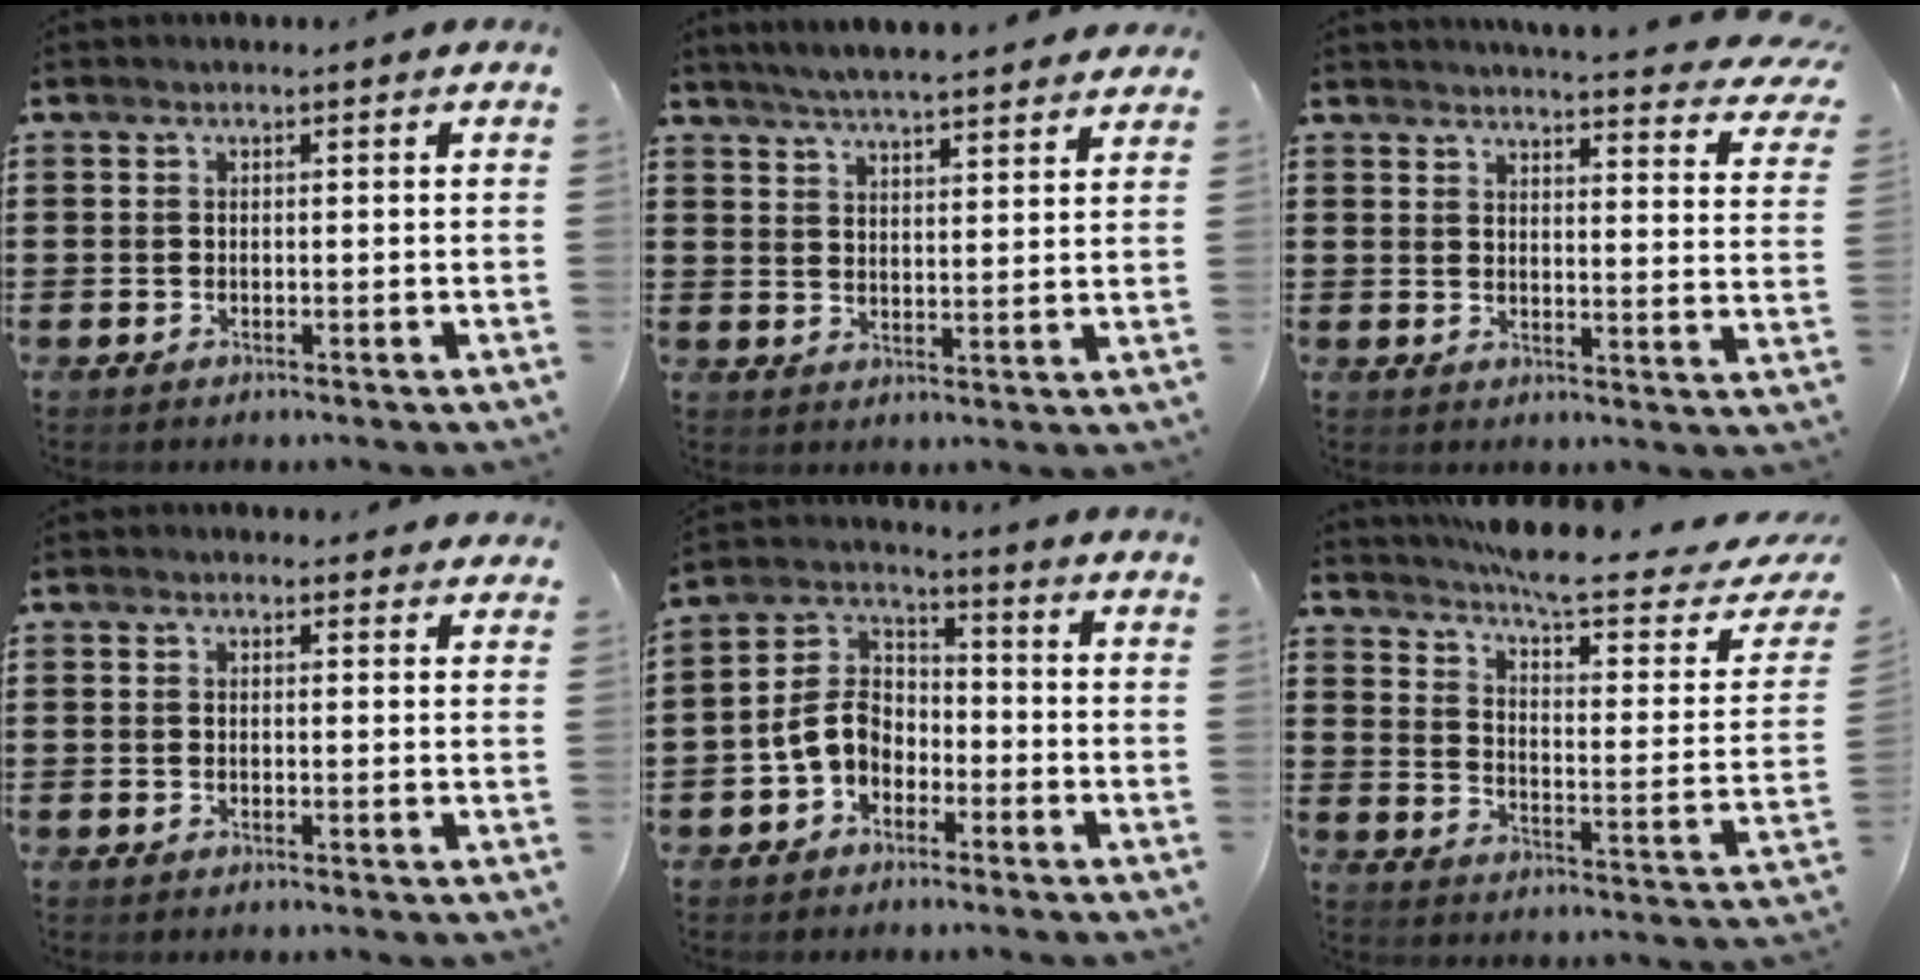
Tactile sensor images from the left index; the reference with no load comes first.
{"total": 4.9, "force": [4.8, -0.1, 1.2], "torque": [-0.040, -0.020, 0.084]}
{"total": 4.5, "force": [4.3, -0.4, 1.3], "torque": [-0.030, -0.035, 0.069]}
{"total": 1.3, "force": [1.2, 0.4, 0.2], "torque": [-0.006, 0.003, 0.023]}
{"total": 6.5, "force": [-2.7, 4.8, 3.4], "torque": [-0.098, 0.009, -0.060]}
{"total": 7.7, "force": [6.7, 0.3, 3.9], "torque": [-0.098, -0.049, 0.111]}